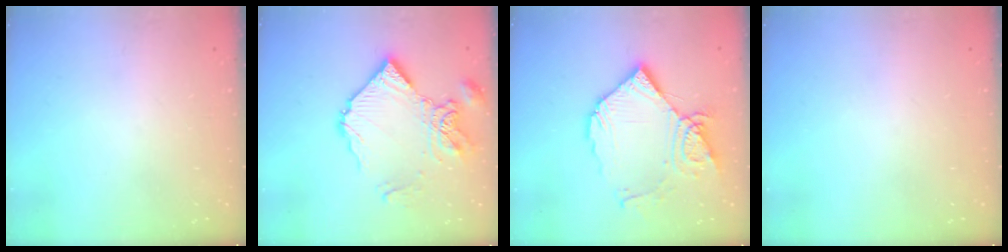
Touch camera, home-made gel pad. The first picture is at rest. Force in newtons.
{"total": 13.9, "press": 13.8, "slide": 1.6}
{"total": 16.3, "press": 16.2, "slide": 2.1}
{"total": 0.0}